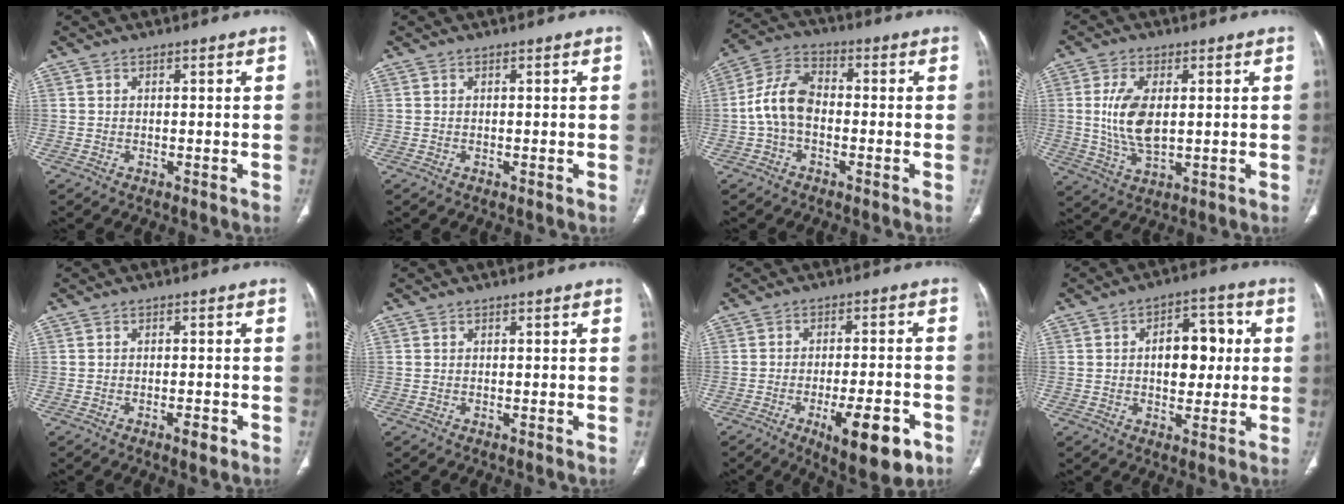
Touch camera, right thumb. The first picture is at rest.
{"total": 0.0}
{"total": 9.0, "force": [-1.3, 5.7, 6.8], "torque": [-0.128, 0.030, -0.036]}
{"total": 9.6, "force": [1.0, 4.8, 8.3], "torque": [-0.170, -0.012, 0.027]}
{"total": 2.3, "force": [-1.2, 0.7, 1.8], "torque": [-0.027, 0.002, -0.020]}
{"total": 0.0}
{"total": 12.9, "force": [-6.0, 4.2, 10.7], "torque": [-0.145, 0.017, -0.079]}
{"total": 10.2, "force": [1.0, 6.2, 7.9], "torque": [-0.079, 0.017, 0.016]}